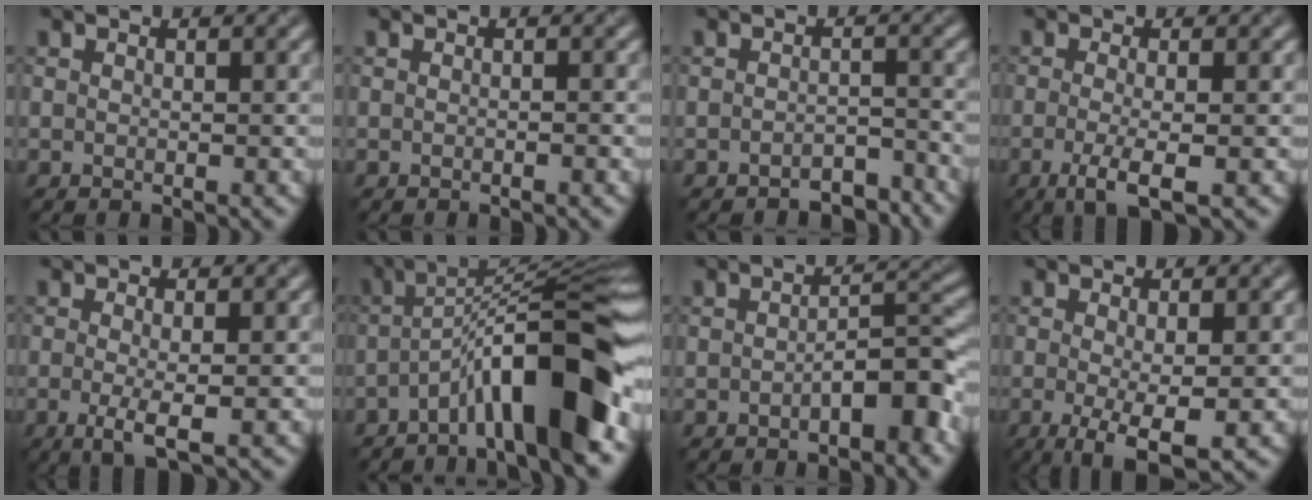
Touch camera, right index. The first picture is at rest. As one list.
[{"total": 1.5, "force": [-0.2, 0.9, 1.1], "torque": [0.006, 0.010, -0.016]}, {"total": 3.7, "force": [-3.6, 0.3, 0.5], "torque": [-0.007, 0.005, -0.041]}, {"total": 3.4, "force": [-1.6, 0.6, 2.9], "torque": [-0.058, 0.000, -0.023]}, {"total": 2.5, "force": [-1.0, 0.2, 2.3], "torque": [-0.048, -0.004, -0.008]}, {"total": 11.3, "force": [-5.5, 1.6, 9.8], "torque": [-0.142, 0.031, -0.086]}, {"total": 3.6, "force": [-1.9, 0.7, 3.0], "torque": [-0.047, 0.015, -0.024]}, {"total": 4.2, "force": [-1.5, 0.8, 3.9], "torque": [-0.074, -0.007, -0.015]}]